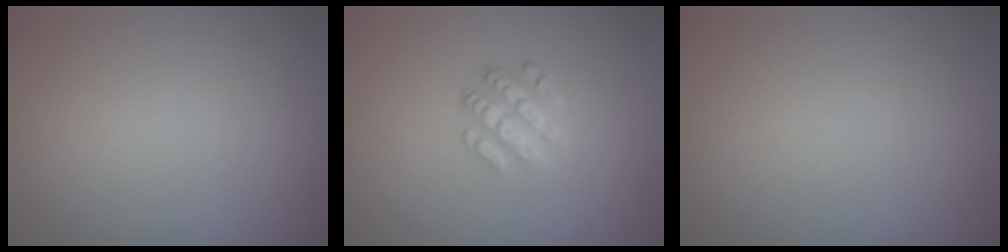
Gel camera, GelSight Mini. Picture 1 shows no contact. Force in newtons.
{"total": 3.6, "press": 2.7, "slide": 2.4}
{"total": 0.0}